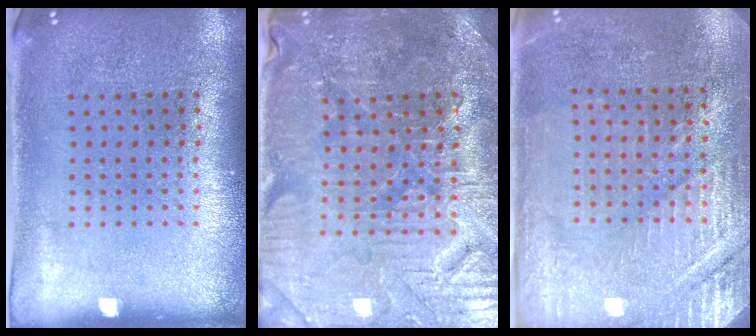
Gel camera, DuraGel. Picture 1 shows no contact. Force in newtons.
{"total": 3.6, "press": 3.6, "slide": 0.5}
{"total": 2.9, "press": 2.9, "slide": 0.2}